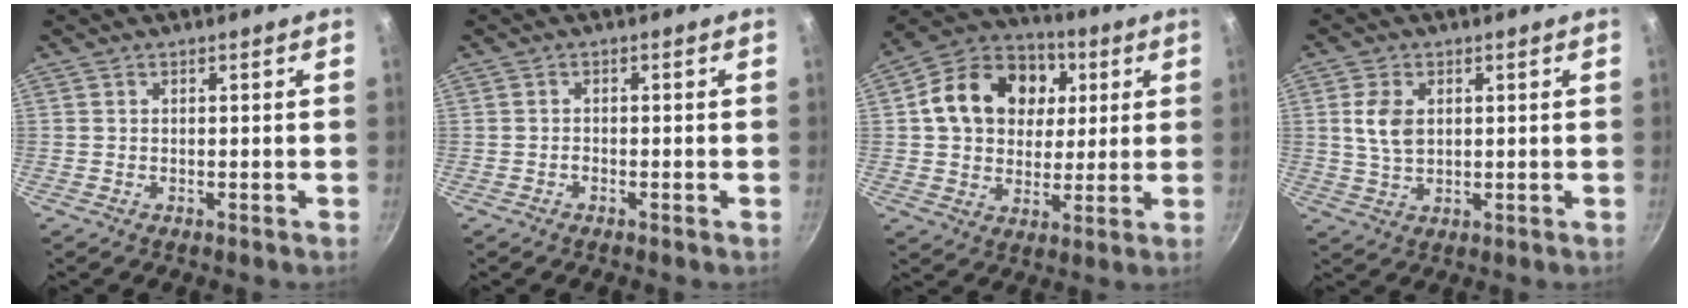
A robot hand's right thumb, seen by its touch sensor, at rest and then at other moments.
{"total": 0.8, "force": [-0.6, 0.2, 0.5], "torque": [-0.016, 0.006, -0.014]}
{"total": 18.0, "force": [4.2, 14.1, 10.4], "torque": [-0.153, 0.014, 0.061]}
{"total": 5.9, "force": [1.2, 3.9, 4.3], "torque": [-0.080, -0.003, 0.025]}